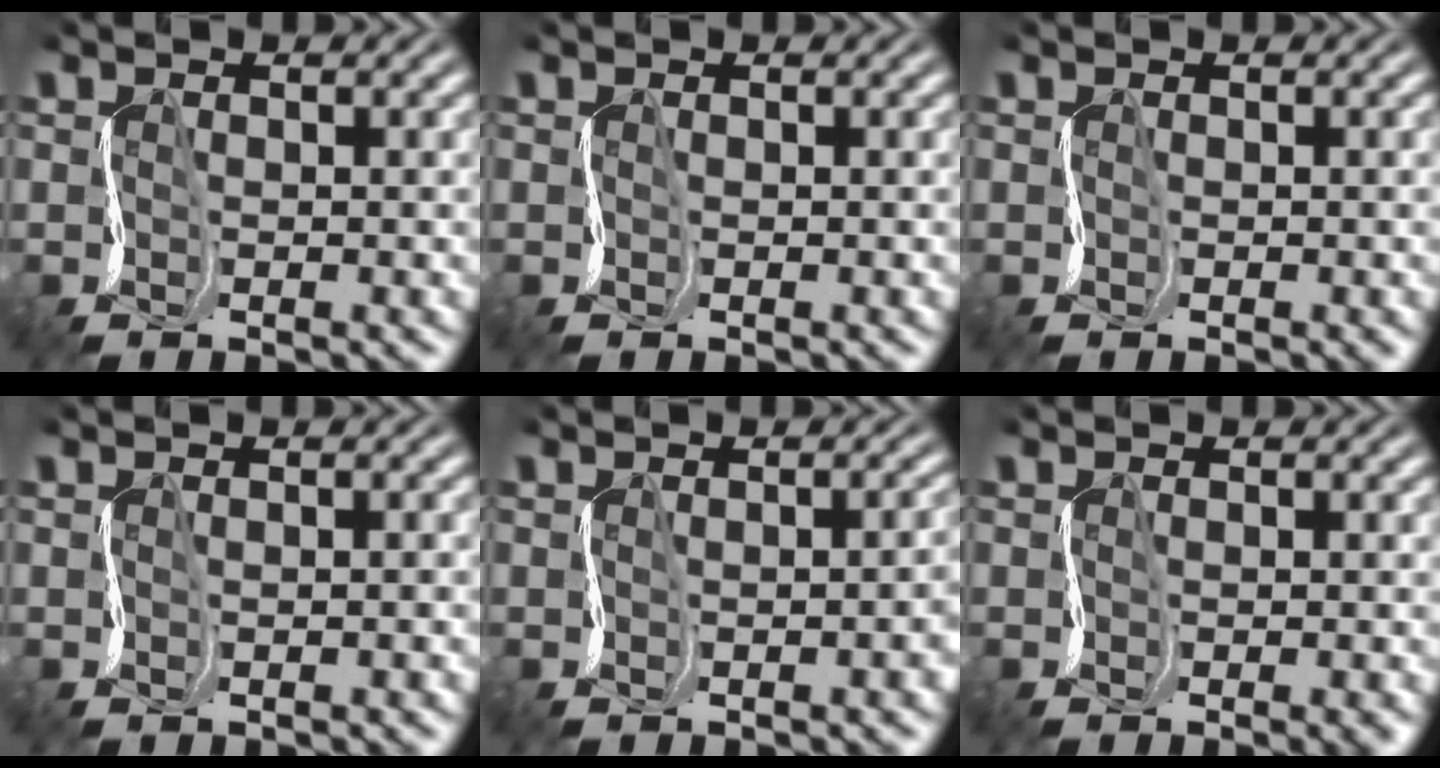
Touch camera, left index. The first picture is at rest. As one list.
[{"total": 0.0}, {"total": 1.0, "force": [-0.5, 0.3, 0.8], "torque": [-0.006, 0.000, -0.001]}, {"total": 0.9, "force": [-0.3, 0.5, 0.7], "torque": [0.004, 0.007, -0.007]}, {"total": 3.9, "force": [-0.9, 1.7, 3.4], "torque": [-0.015, 0.008, -0.013]}, {"total": 2.3, "force": [-0.9, 0.9, 2.0], "torque": [-0.016, -0.002, -0.005]}]